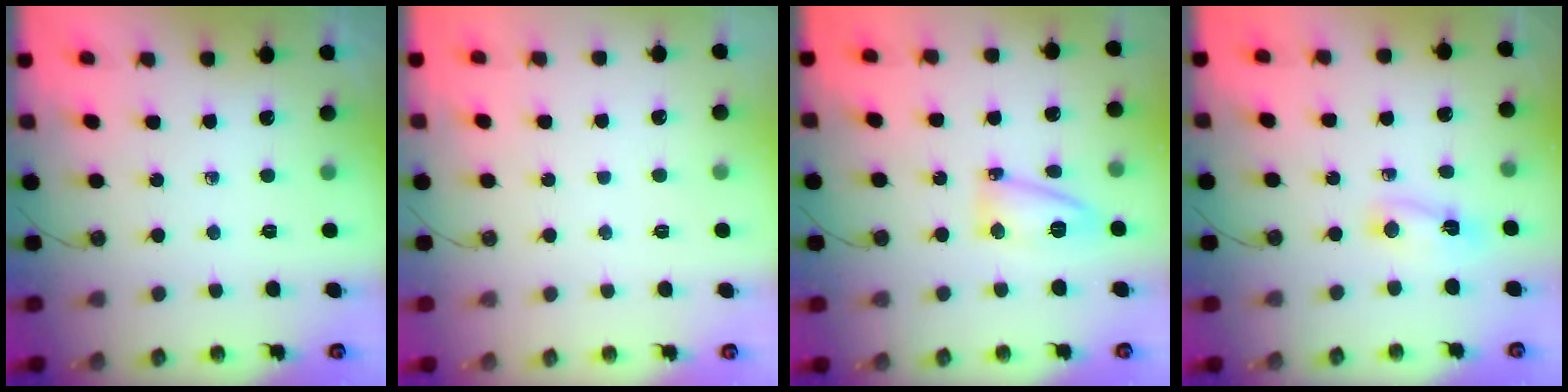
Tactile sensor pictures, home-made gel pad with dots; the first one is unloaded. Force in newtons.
{"total": 1.3, "press": 1.3, "slide": 0.1}
{"total": 8.1, "press": 8.1, "slide": 0.6}
{"total": 2.8, "press": 2.7, "slide": 0.6}